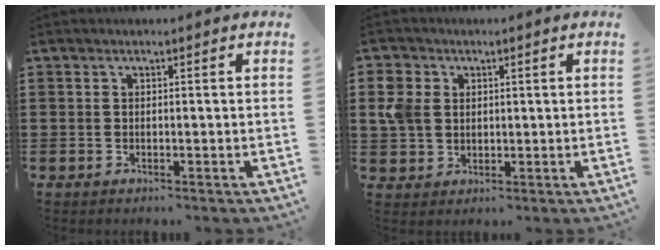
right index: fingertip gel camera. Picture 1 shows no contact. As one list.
[{"total": 5.1, "force": [1.1, 4.2, 2.5], "torque": [-0.084, 0.010, 0.014]}]